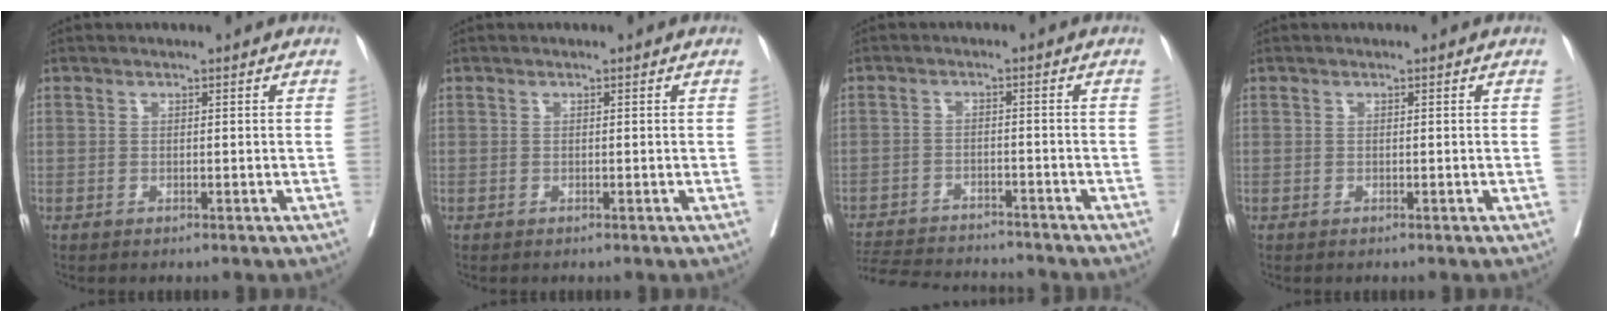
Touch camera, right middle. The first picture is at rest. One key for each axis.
{"total": 0.0}
{"total": 14.1, "fx": -13.3, "fy": 2.0, "fz": 4.2, "tx": -0.089, "ty": -0.006, "tz": -0.191}
{"total": 0.0}